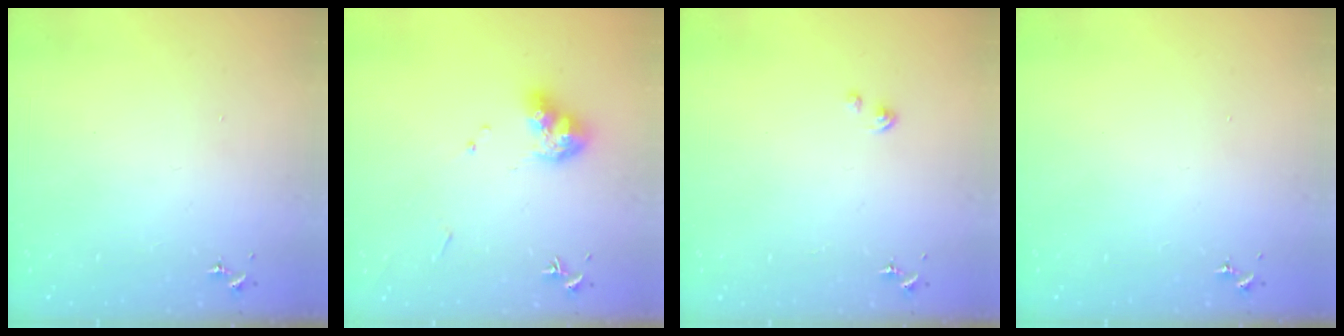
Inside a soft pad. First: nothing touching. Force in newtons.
{"total": 10.4, "press": 10.4, "slide": 1.2}
{"total": 1.1, "press": 1.1, "slide": 0.1}
{"total": 0.0}